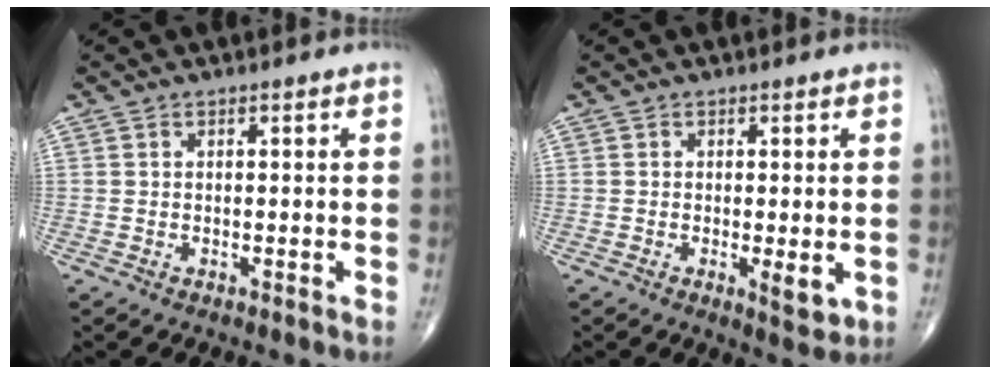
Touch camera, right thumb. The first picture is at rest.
{"total": 3.3, "force": [-0.4, 1.0, 3.1], "torque": [-0.046, -0.011, -0.006]}